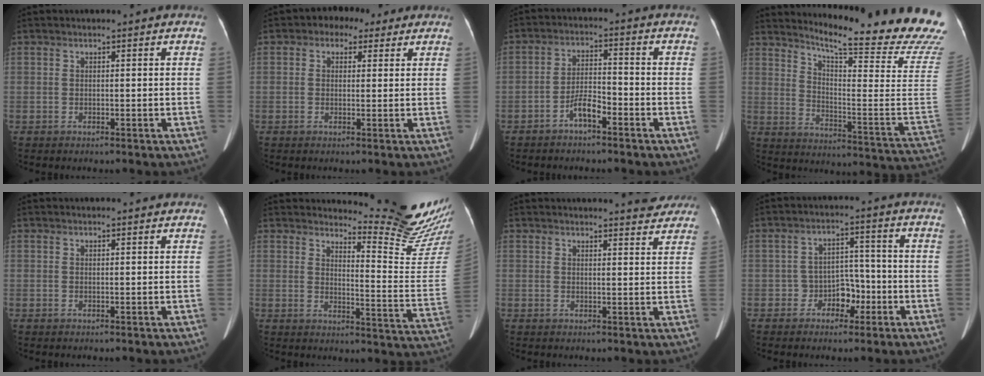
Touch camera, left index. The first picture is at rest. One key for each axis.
{"total": 4.8, "fx": 2.6, "fy": 3.3, "fz": 2.3, "tx": -0.029, "ty": 0.032, "tz": 0.035}
{"total": 4.3, "fx": -2.9, "fy": 1.2, "fz": 3.0, "tx": -0.063, "ty": 0.012, "tz": -0.052}
{"total": 26.0, "fx": 23.4, "fy": -0.3, "fz": 11.5, "tx": -0.177, "ty": -0.141, "tz": 0.284}
{"total": 0.7, "fx": 0.7, "fy": 0.1, "fz": 0.1, "tx": -0.008, "ty": 0.002, "tz": 0.006}
{"total": 14.2, "fx": 13.9, "fy": -1.8, "fz": 2.1, "tx": -0.026, "ty": -0.136, "tz": 0.158}
{"total": 5.2, "fx": 4.9, "fy": 0.9, "fz": 1.3, "tx": -0.012, "ty": -0.006, "tz": 0.044}
{"total": 4.8, "fx": -2.2, "fy": 3.6, "fz": 2.3, "tx": -0.031, "ty": 0.021, "tz": -0.035}